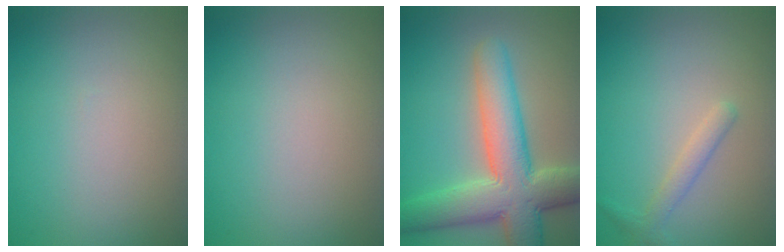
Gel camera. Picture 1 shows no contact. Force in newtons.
{"total": 0.0}
{"total": 9.3, "press": 9.2, "slide": 0.5}
{"total": 1.7, "press": 1.7, "slide": 0.1}